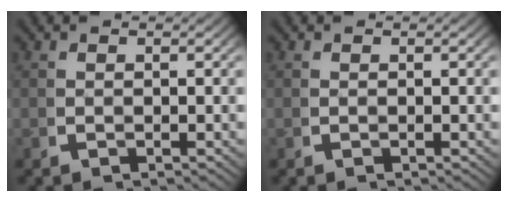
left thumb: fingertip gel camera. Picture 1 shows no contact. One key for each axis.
{"total": 0.0}